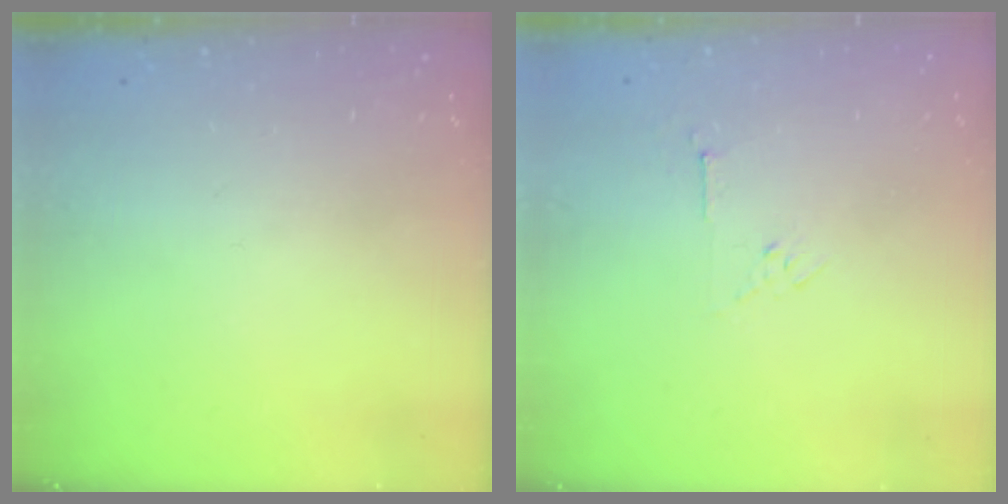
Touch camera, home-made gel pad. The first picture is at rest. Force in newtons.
{"total": 3.0, "press": 3.0, "slide": 0.7}